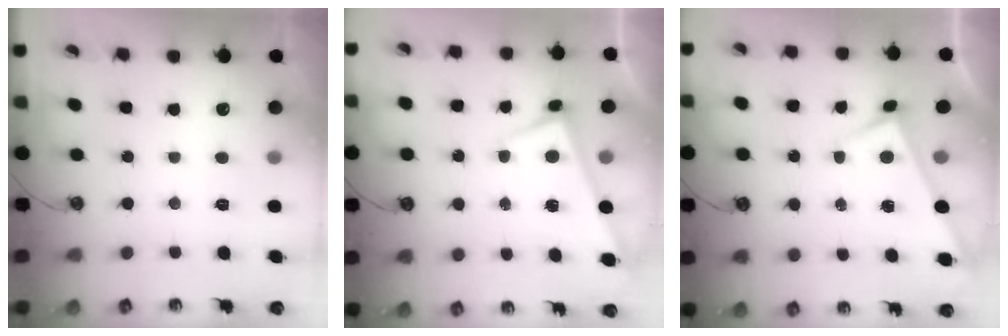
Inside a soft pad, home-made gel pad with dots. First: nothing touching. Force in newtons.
{"total": 2.9, "press": 2.9, "slide": 0.2}
{"total": 2.9, "press": 2.9, "slide": 0.2}